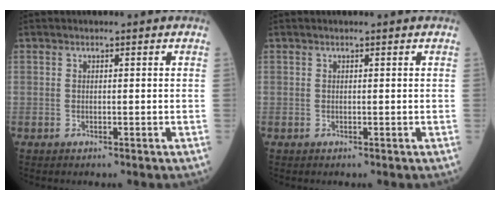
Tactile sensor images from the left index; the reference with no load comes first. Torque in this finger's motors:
{"motor_torque": [0.21, 0.06, -0.01, -0.01]}